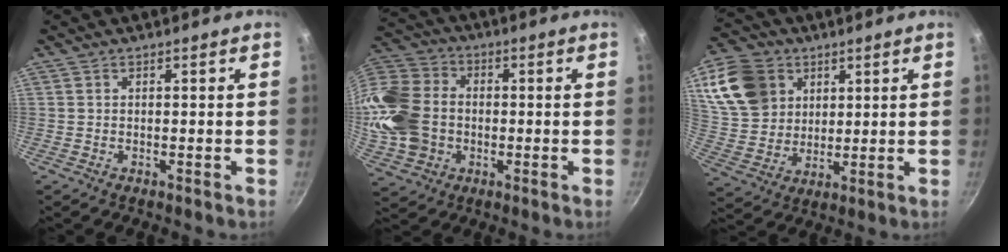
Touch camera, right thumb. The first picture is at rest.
{"total": 19.1, "force": [-1.7, 15.4, 11.2], "torque": [-0.230, 0.029, -0.034]}
{"total": 15.6, "force": [6.4, 12.1, 7.3], "torque": [-0.122, -0.010, 0.130]}